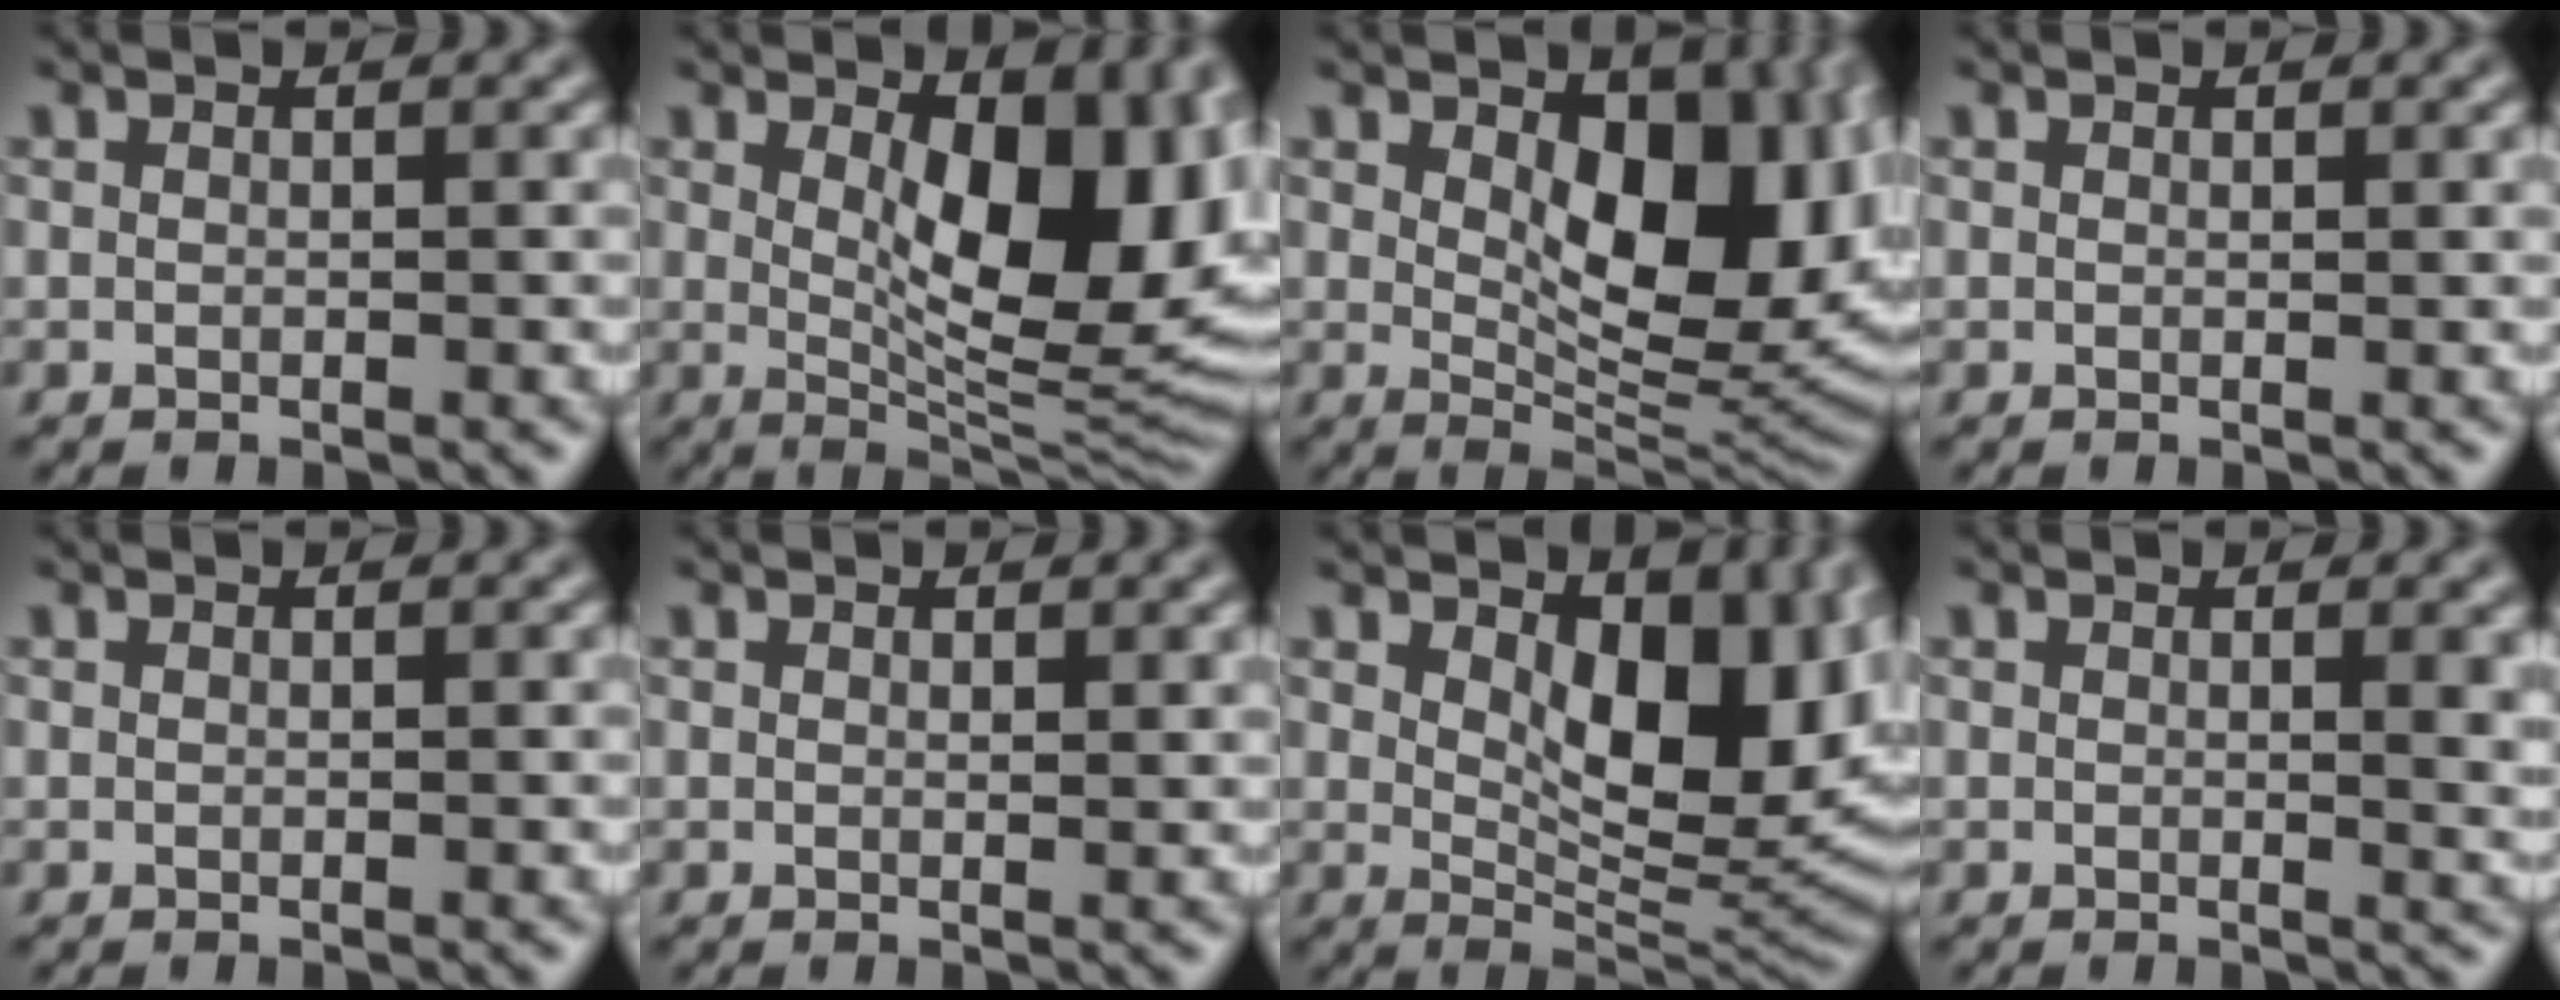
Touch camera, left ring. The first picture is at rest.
{"total": 12.0, "force": [2.3, 5.1, 10.6], "torque": [-0.128, -0.010, 0.043]}
{"total": 12.5, "force": [2.6, 6.9, 10.1], "torque": [-0.118, -0.008, 0.048]}
{"total": 0.0}
{"total": 0.0}
{"total": 0.5, "force": [0.4, 0.1, 0.3], "torque": [-0.003, -0.003, 0.008]}
{"total": 10.6, "force": [2.6, 5.5, 8.7], "torque": [-0.122, -0.011, 0.045]}
{"total": 2.2, "force": [0.7, 0.7, 2.0], "torque": [-0.016, -0.001, 0.008]}